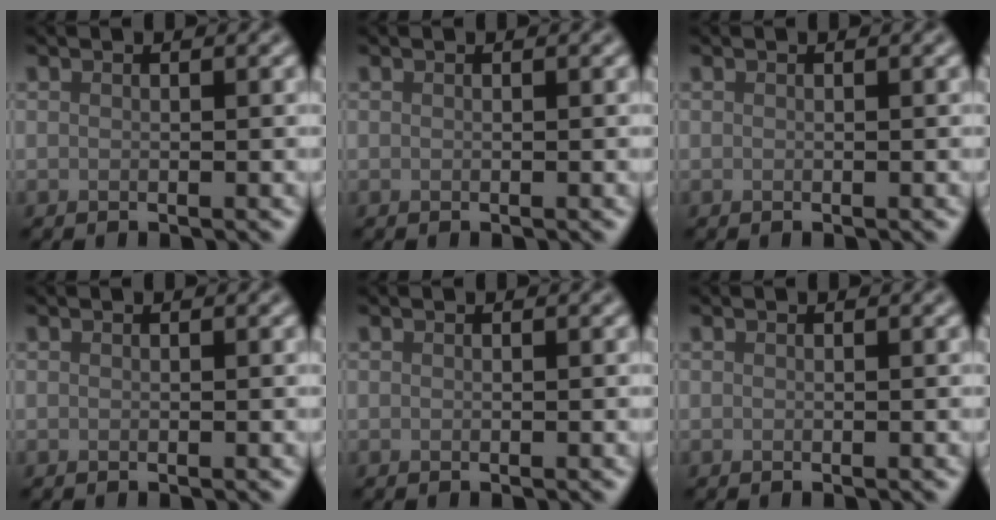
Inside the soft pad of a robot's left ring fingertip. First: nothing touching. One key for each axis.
{"total": 0.0}
{"total": 0.0}
{"total": 0.0}
{"total": 0.0}
{"total": 0.0}